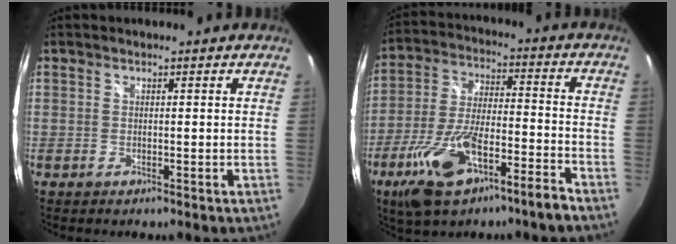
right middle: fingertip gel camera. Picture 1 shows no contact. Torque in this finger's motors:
{"motor_torque": [1.44, -0.70, 0.62, 0.21]}